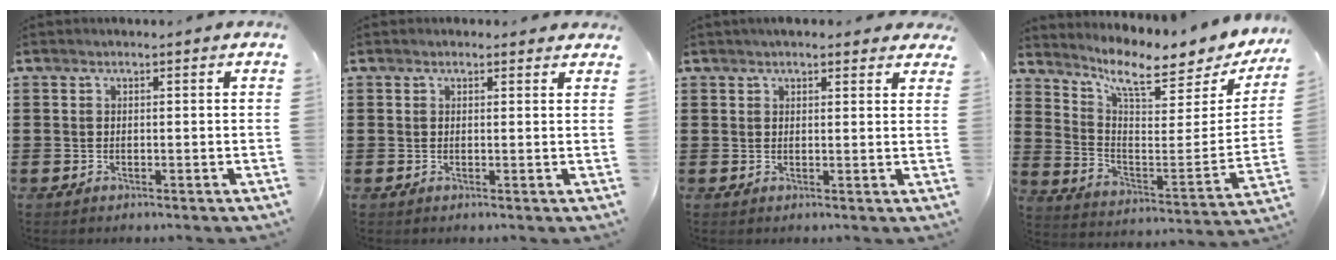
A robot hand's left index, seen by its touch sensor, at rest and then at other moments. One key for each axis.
{"total": 0.8, "fx": 0.6, "fy": 0.5, "fz": 0.3, "tx": -0.006, "ty": 0.005, "tz": 0.011}
{"total": 2.3, "fx": 2.0, "fy": 0.7, "fz": 0.9, "tx": -0.021, "ty": 0.005, "tz": 0.037}
{"total": 7.6, "fx": 6.2, "fy": 1.3, "fz": 4.2, "tx": -0.097, "ty": -0.054, "tz": 0.096}